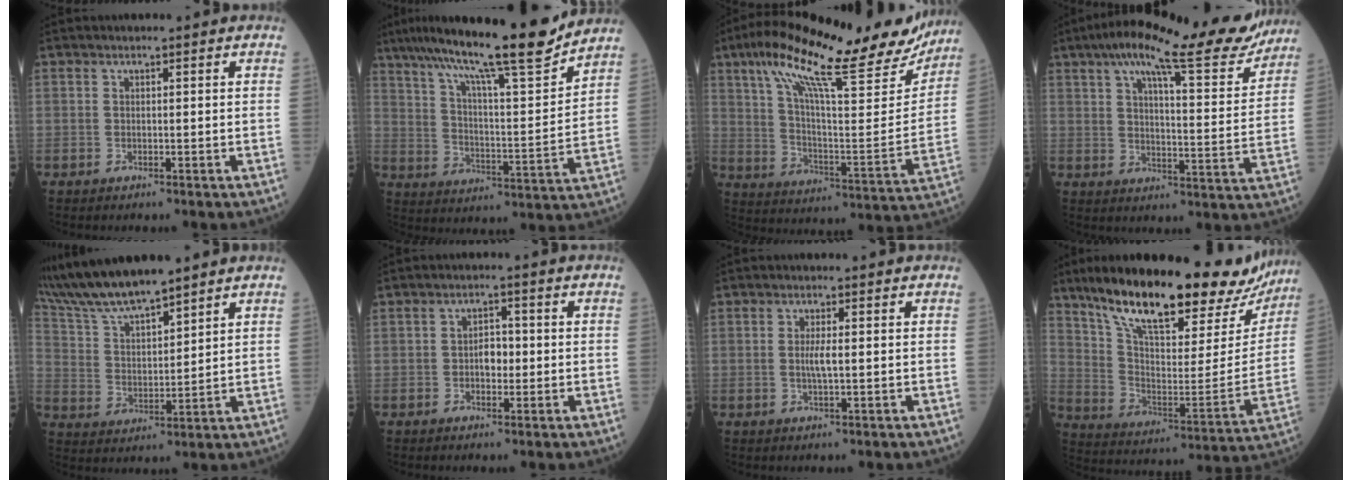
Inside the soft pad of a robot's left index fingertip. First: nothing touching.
{"total": 18.3, "force": [15.2, 0.6, 10.2], "torque": [-0.164, -0.001, 0.234]}
{"total": 26.9, "force": [20.6, 4.5, 16.7], "torque": [-0.272, 0.011, 0.296]}
{"total": 21.1, "force": [17.1, 3.3, 12.0], "torque": [-0.175, 0.008, 0.224]}
{"total": 10.8, "force": [9.7, 0.6, 4.6], "torque": [-0.103, 0.012, 0.193]}
{"total": 2.9, "force": [-0.4, 1.7, 2.3], "torque": [-0.036, 0.007, -0.010]}
{"total": 2.3, "force": [-0.1, 0.2, 2.3], "torque": [-0.048, -0.005, -0.002]}
{"total": 28.1, "force": [21.8, 8.4, 15.6], "torque": [-0.245, -0.009, 0.313]}